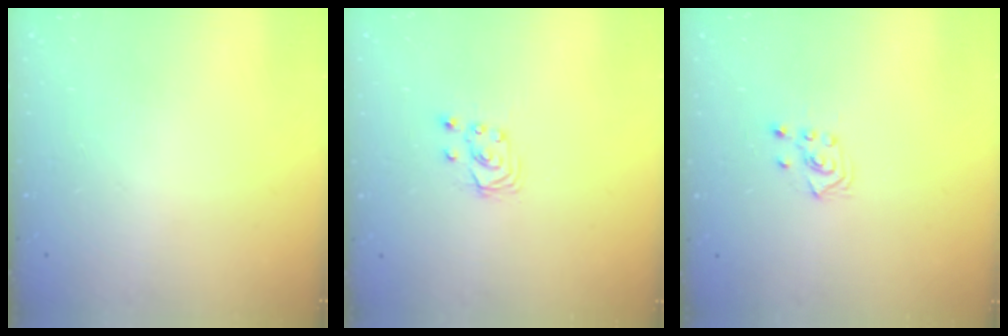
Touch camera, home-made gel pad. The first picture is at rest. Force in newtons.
{"total": 3.5, "press": 3.5, "slide": 0.4}
{"total": 3.7, "press": 3.6, "slide": 0.8}